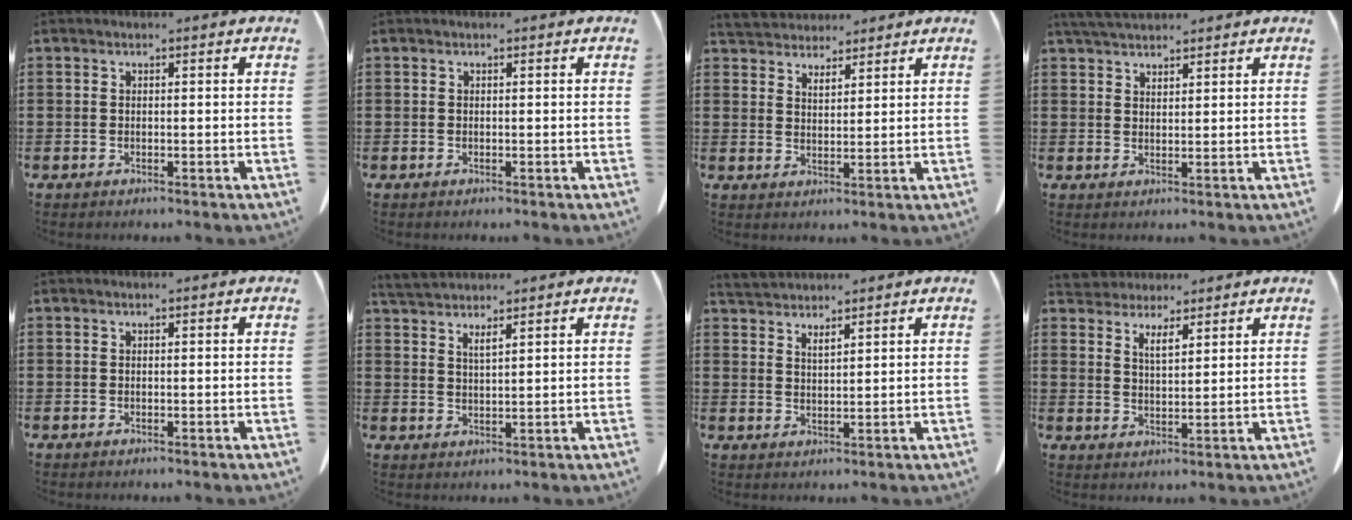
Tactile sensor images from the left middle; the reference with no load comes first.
{"total": 0.0}
{"total": 4.2, "force": [4.1, 1.0, 0.3], "torque": [-0.019, -0.010, 0.078]}
{"total": 3.5, "force": [3.3, 0.7, 1.1], "torque": [-0.031, -0.003, 0.062]}
{"total": 0.0}
{"total": 3.0, "force": [2.7, 0.0, 1.2], "torque": [-0.029, -0.004, 0.049]}
{"total": 2.7, "force": [2.7, 0.0, 0.4], "torque": [-0.014, -0.004, 0.050]}
{"total": 4.0, "force": [3.6, 1.4, 1.1], "torque": [-0.026, -0.010, 0.064]}